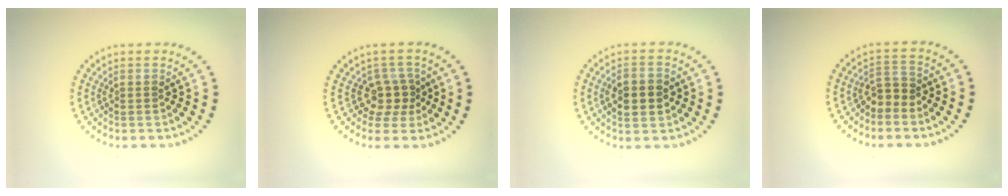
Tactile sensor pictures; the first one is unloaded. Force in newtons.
{"total": 2.7, "press": 2.1, "slide": 1.8}
{"total": 4.2, "press": 4.2, "slide": 0.1}
{"total": 2.0, "press": 1.8, "slide": 0.9}